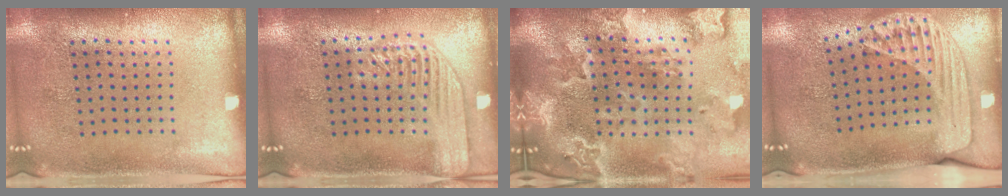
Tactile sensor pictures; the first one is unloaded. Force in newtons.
{"total": 2.0, "press": 1.8, "slide": 0.7}
{"total": 4.1, "press": 3.5, "slide": 2.2}
{"total": 1.8, "press": 1.5, "slide": 1.0}